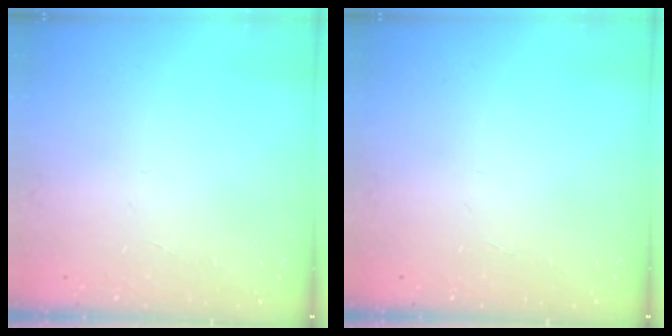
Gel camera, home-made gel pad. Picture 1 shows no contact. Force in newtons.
{"total": 0.0}